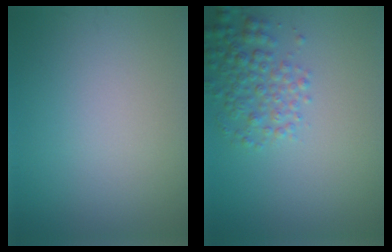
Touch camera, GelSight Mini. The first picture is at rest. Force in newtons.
{"total": 3.3, "press": 3.3, "slide": 0.1}